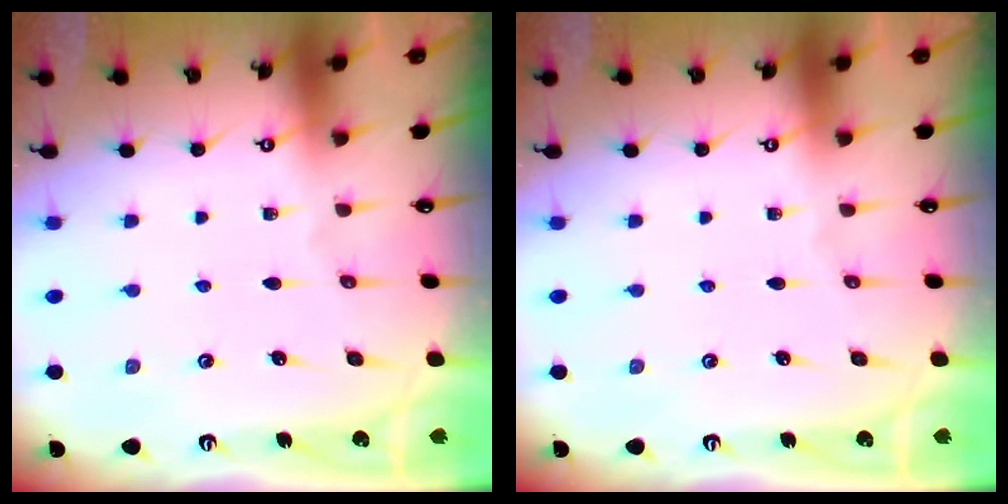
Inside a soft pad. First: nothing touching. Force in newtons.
{"total": 0.0}